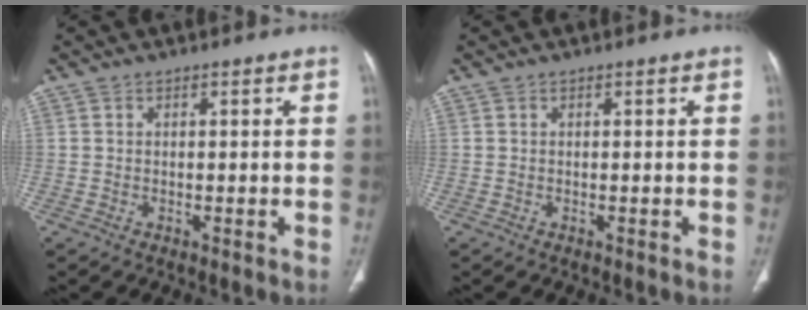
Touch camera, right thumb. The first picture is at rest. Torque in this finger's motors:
{"motor_torque": [0.12, -0.02, 0.18, -0.12, -0.03]}